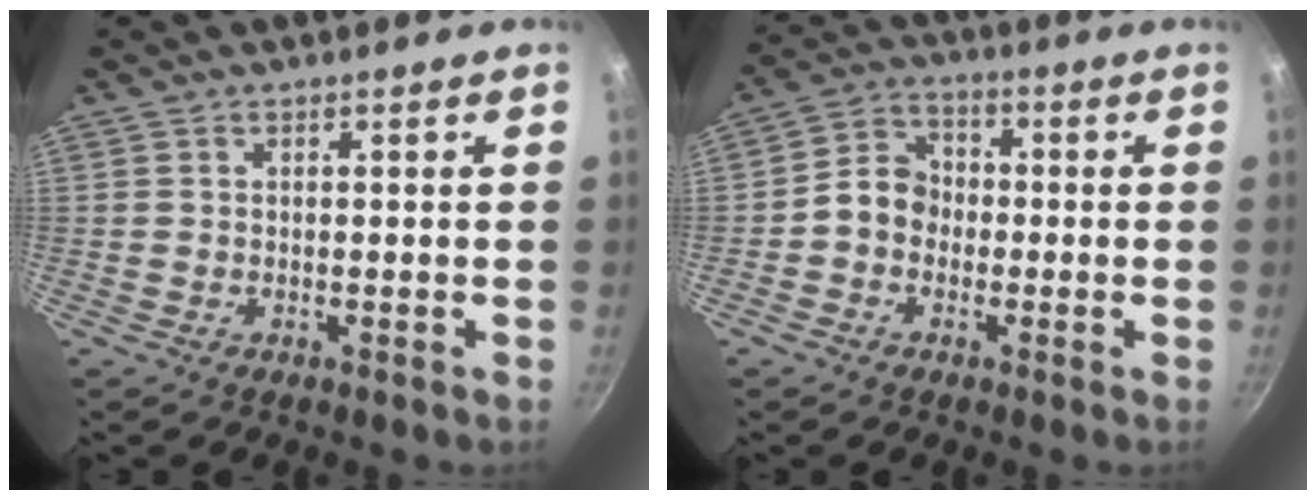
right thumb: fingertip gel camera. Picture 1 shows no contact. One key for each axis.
{"total": 6.8, "fx": -1.2, "fy": 5.8, "fz": 3.5, "tx": -0.030, "ty": 0.025, "tz": -0.038}